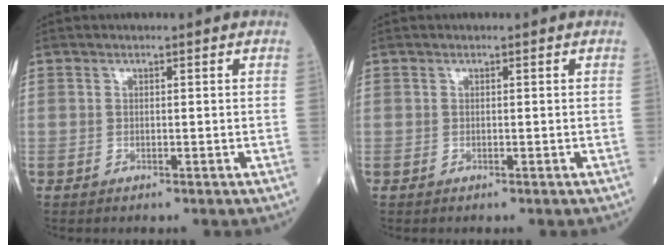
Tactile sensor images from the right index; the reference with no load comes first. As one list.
[{"total": 0.0}]